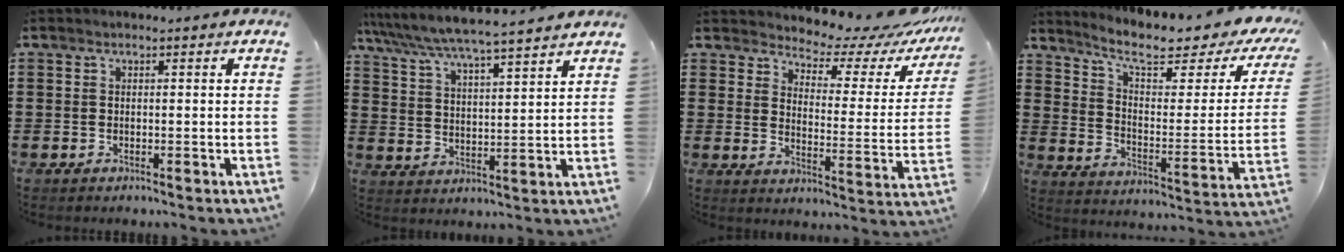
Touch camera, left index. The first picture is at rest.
{"total": 5.8, "force": [5.5, -0.4, 1.9], "torque": [-0.060, -0.035, 0.091]}
{"total": 5.4, "force": [5.1, 1.3, 1.4], "torque": [-0.041, -0.044, 0.082]}
{"total": 7.9, "force": [6.0, 1.7, 4.9], "torque": [-0.107, -0.039, 0.095]}